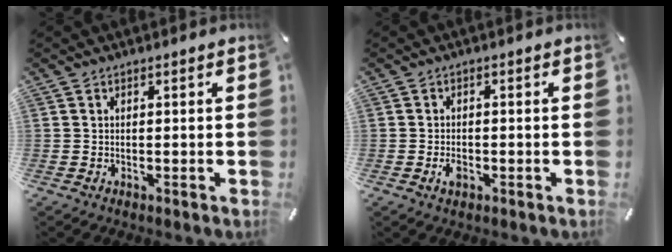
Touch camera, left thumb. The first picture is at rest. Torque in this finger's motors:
{"motor_torque": [0.12, 1.09, -0.01, 0.05, 0.02]}